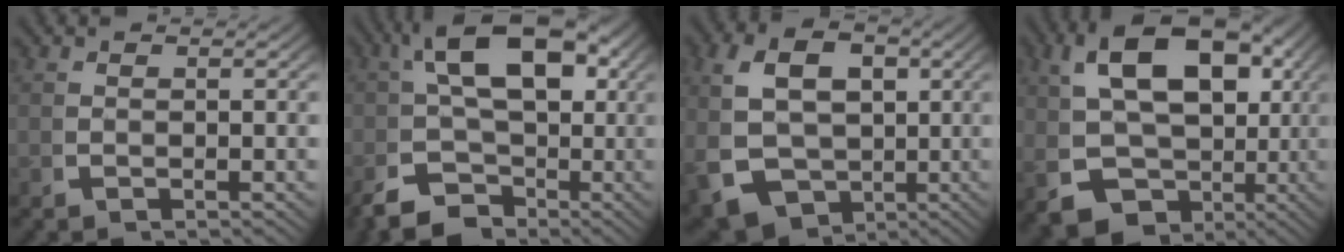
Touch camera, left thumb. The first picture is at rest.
{"total": 10.3, "force": [-0.7, 6.9, 7.6], "torque": [-0.128, -0.021, -0.009]}
{"total": 11.3, "force": [-2.5, 9.3, 5.9], "torque": [-0.150, -0.047, -0.023]}
{"total": 15.0, "force": [-1.2, 11.3, 9.8], "torque": [-0.202, -0.053, -0.002]}